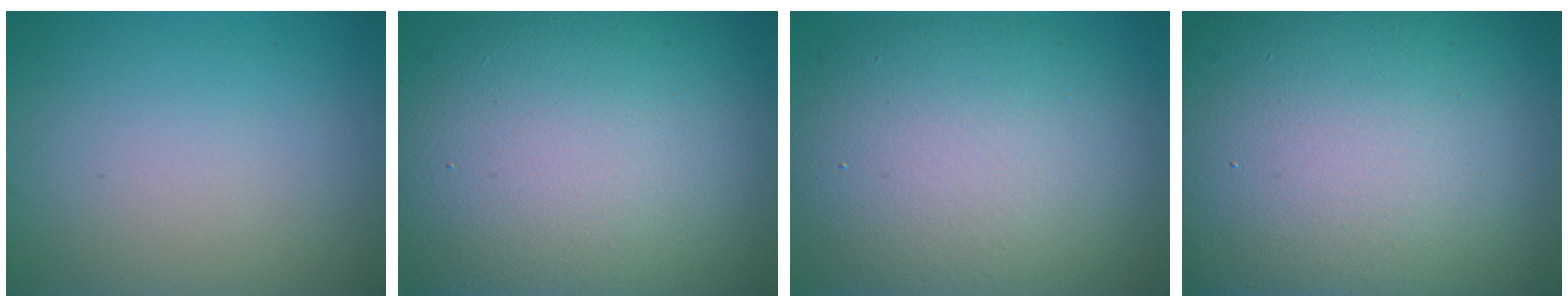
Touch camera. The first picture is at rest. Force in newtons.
{"total": 16.1, "press": 16.1, "slide": 0.7}
{"total": 12.0, "press": 12.0, "slide": 0.6}
{"total": 25.1, "press": 25.1, "slide": 1.4}